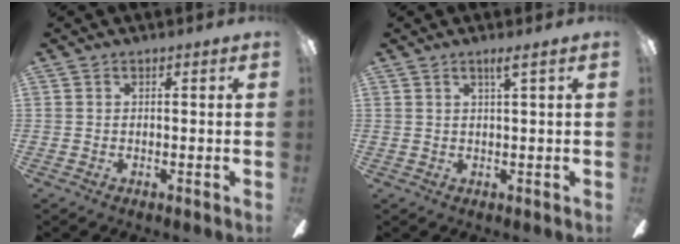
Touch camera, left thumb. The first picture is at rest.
{"total": 2.2, "force": [1.6, -0.5, 1.5], "torque": [-0.034, -0.006, 0.028]}